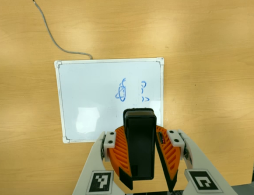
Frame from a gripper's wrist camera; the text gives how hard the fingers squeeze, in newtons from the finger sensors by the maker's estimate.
{"total": 11.6, "left": 10.8, "right": 12.4}